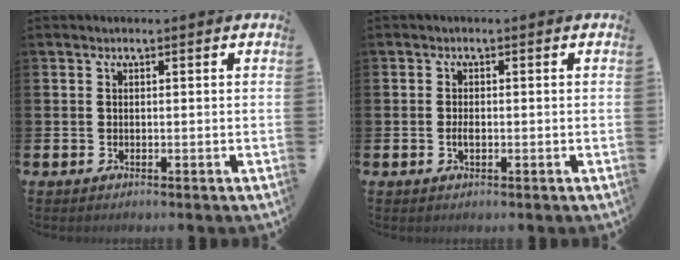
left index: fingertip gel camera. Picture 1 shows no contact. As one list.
[{"total": 1.4, "force": [-0.3, 0.6, 1.2], "torque": [-0.019, 0.000, -0.007]}]